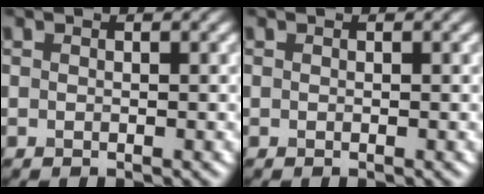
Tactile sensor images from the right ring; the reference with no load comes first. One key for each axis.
{"total": 0.0}